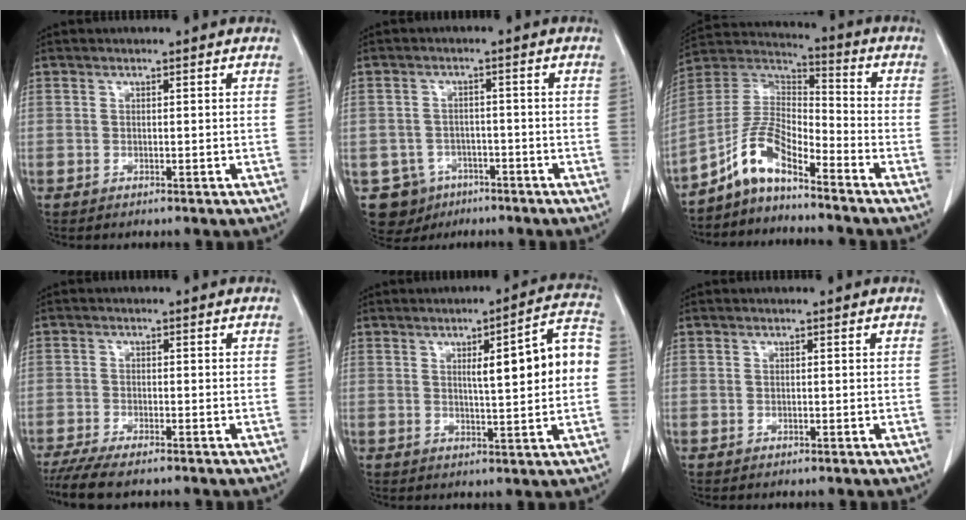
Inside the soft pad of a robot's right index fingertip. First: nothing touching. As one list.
[{"total": 7.0, "force": [-3.5, 6.0, 0.6], "torque": [-0.014, 0.009, -0.043]}, {"total": 8.9, "force": [-6.5, 2.4, 5.6], "torque": [-0.127, 0.024, -0.128]}, {"total": 6.8, "force": [-5.6, 1.0, 3.7], "torque": [-0.059, -0.016, -0.093]}, {"total": 10.9, "force": [1.0, 0.9, 10.8], "torque": [-0.146, 0.024, 0.015]}, {"total": 0.0}]